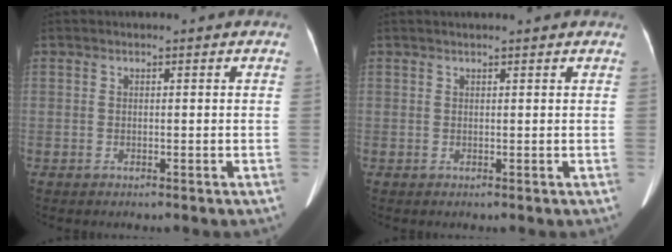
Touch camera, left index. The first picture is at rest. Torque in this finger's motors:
{"motor_torque": [0.59, -1.55, 0.03, 0.00]}